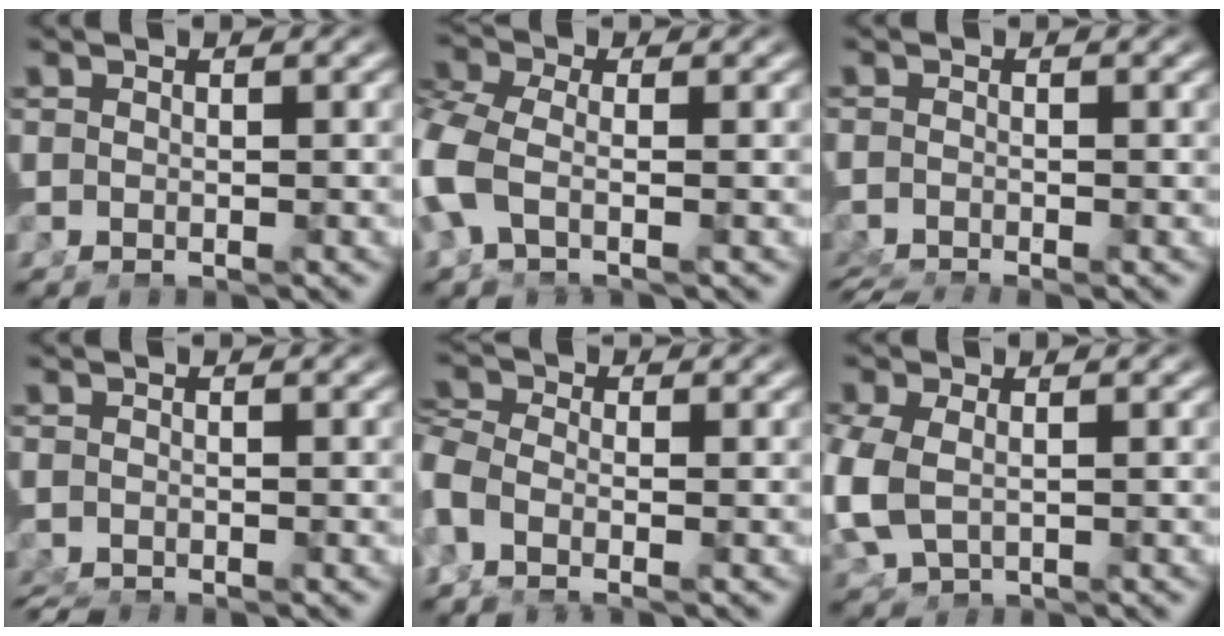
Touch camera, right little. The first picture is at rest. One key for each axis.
{"total": 3.7, "fx": -0.8, "fy": 1.9, "fz": 3.1, "tx": -0.091, "ty": -0.018, "tz": -0.005}
{"total": 2.6, "fx": -2.2, "fy": 1.0, "fz": 1.0, "tx": -0.024, "ty": -0.013, "tz": -0.031}
{"total": 1.5, "fx": -1.5, "fy": 0.0, "fz": 0.3, "tx": -0.010, "ty": -0.011, "tz": -0.020}
{"total": 3.2, "fx": -1.1, "fy": 1.9, "fz": 2.4, "tx": -0.067, "ty": -0.010, "tz": -0.016}
{"total": 2.9, "fx": 0.0, "fy": 1.6, "fz": 2.4, "tx": -0.073, "ty": -0.011, "tz": 0.017}